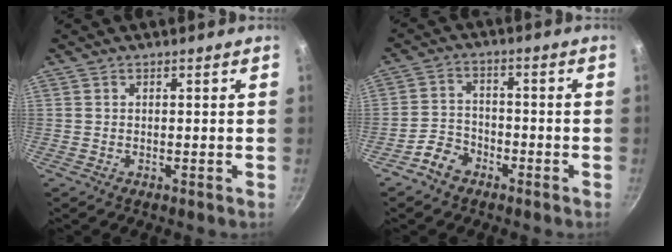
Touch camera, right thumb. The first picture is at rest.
{"total": 5.3, "force": [-3.5, 3.6, 1.8], "torque": [-0.023, 0.040, -0.068]}